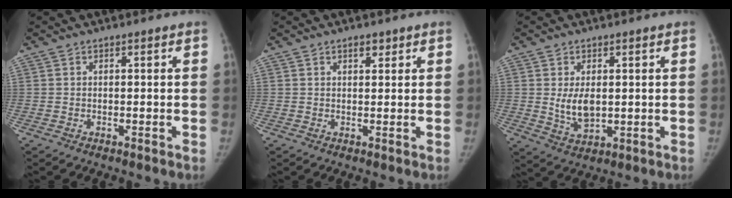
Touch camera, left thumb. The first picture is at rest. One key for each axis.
{"total": 2.0, "fx": 1.3, "fy": 1.1, "fz": 1.0, "tx": -0.004, "ty": -0.006, "tz": 0.018}
{"total": 6.0, "fx": 0.6, "fy": 3.5, "fz": 4.8, "tx": -0.076, "ty": -0.015, "tz": 0.020}